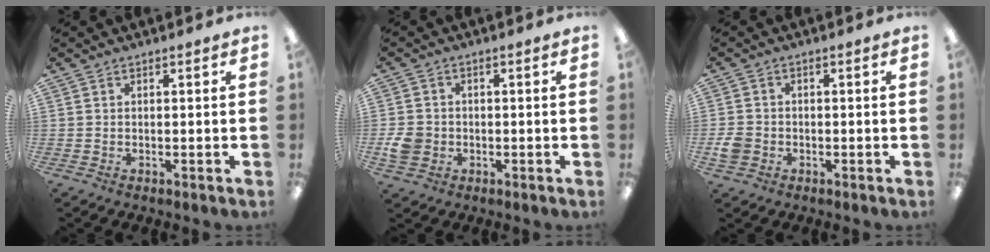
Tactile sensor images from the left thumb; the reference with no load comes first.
{"total": 5.3, "force": [-1.2, 4.6, 2.3], "torque": [-0.043, 0.005, -0.021]}
{"total": 3.6, "force": [-1.2, 3.1, 1.5], "torque": [-0.029, 0.006, -0.022]}